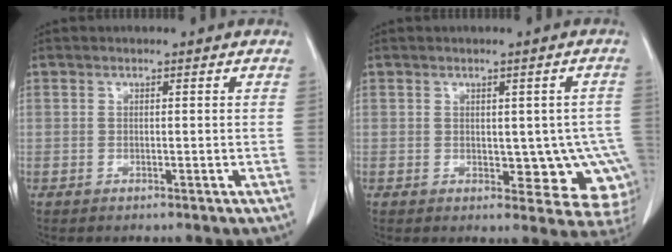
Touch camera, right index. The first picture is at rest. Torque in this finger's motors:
{"motor_torque": [0.22, 0.02, 0.10, 0.01]}